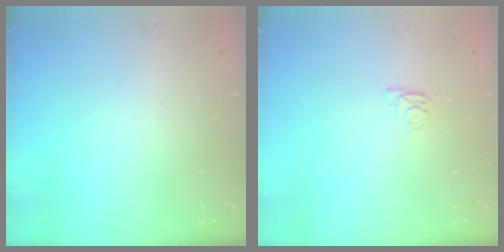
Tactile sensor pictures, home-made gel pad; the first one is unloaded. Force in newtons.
{"total": 4.9, "press": 4.8, "slide": 0.6}